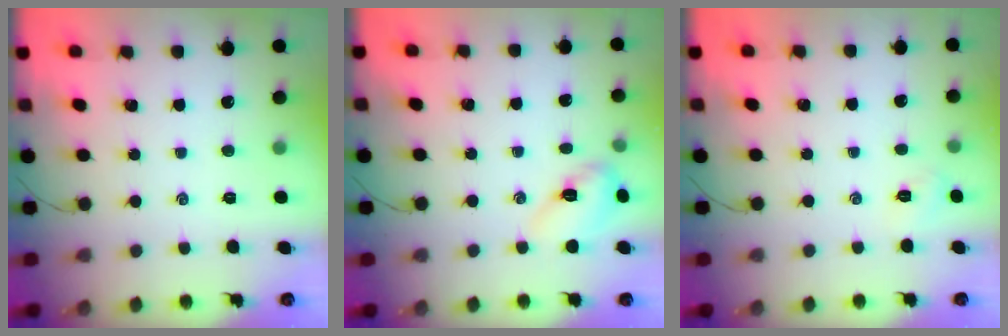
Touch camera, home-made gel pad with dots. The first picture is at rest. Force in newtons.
{"total": 8.1, "press": 8.1, "slide": 0.8}
{"total": 2.6, "press": 2.4, "slide": 0.8}